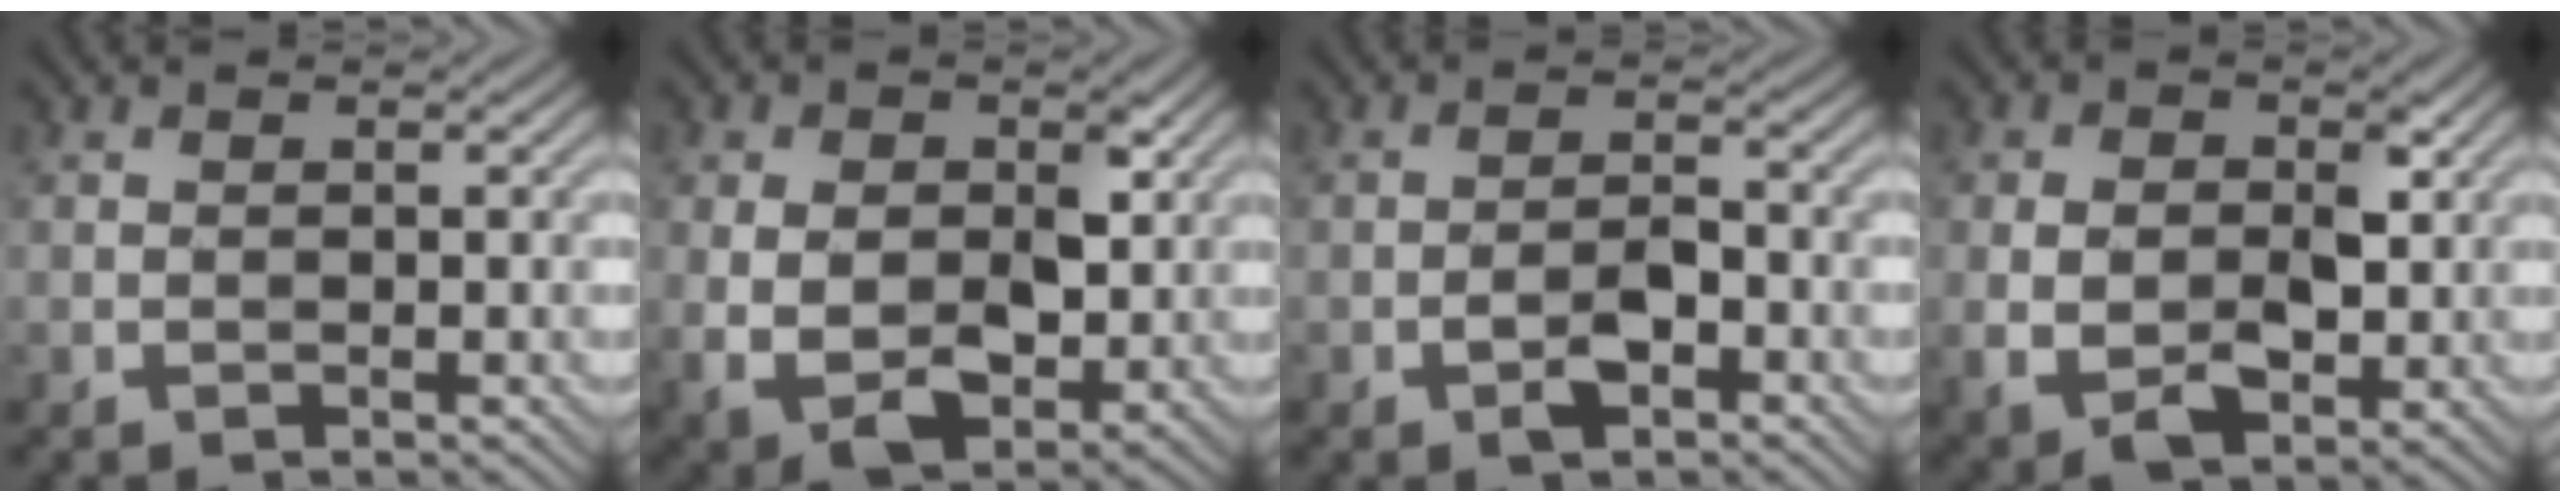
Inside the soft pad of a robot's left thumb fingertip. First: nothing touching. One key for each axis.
{"total": 8.0, "fx": 0.4, "fy": 5.2, "fz": 6.0, "tx": -0.121, "ty": -0.017, "tz": 0.013}
{"total": 3.4, "fx": -1.8, "fy": 1.5, "fz": 2.4, "tx": -0.041, "ty": 0.005, "tz": -0.038}
{"total": 6.4, "fx": -0.2, "fy": 4.0, "fz": 5.0, "tx": -0.092, "ty": -0.009, "tz": -0.003}